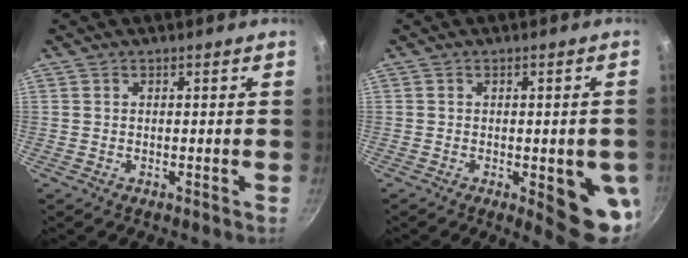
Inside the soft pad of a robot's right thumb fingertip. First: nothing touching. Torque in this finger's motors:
{"motor_torque": [1.95, 1.70, 1.72, -0.57, 0.31]}